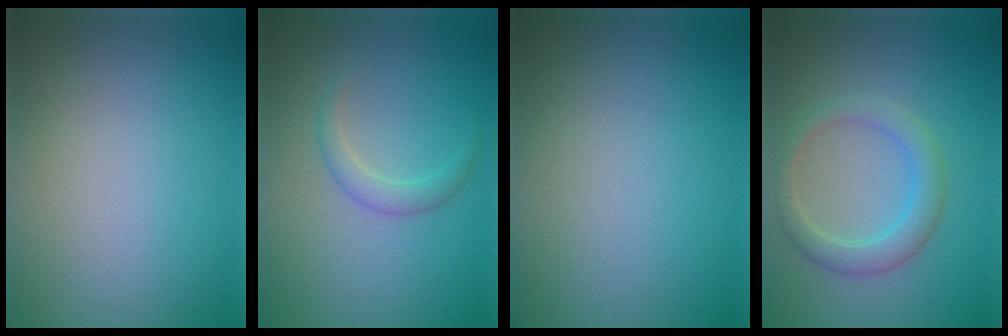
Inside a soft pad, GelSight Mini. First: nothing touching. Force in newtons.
{"total": 1.6, "press": 1.6, "slide": 0.1}
{"total": 0.0}
{"total": 3.0, "press": 3.0, "slide": 0.0}